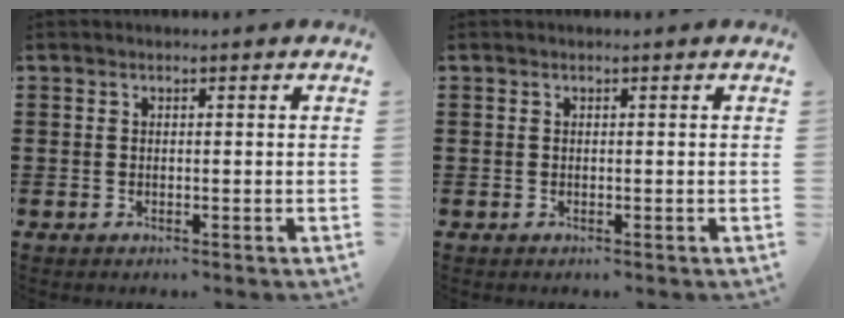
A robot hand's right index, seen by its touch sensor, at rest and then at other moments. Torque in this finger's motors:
{"motor_torque": [0.63, 0.75, 0.00, 0.01]}